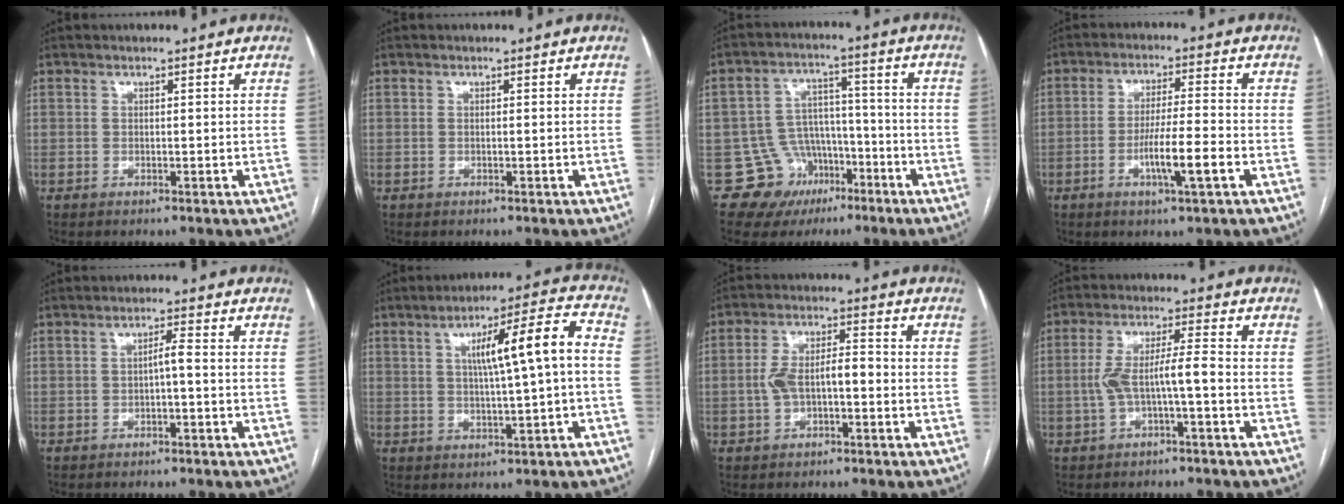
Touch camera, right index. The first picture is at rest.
{"total": 0.0}
{"total": 9.7, "force": [-5.1, 8.3, 0.6], "torque": [0.002, 0.056, -0.068]}
{"total": 7.3, "force": [-2.8, 0.1, 6.7], "torque": [-0.121, -0.005, -0.049]}
{"total": 2.0, "force": [-0.5, 0.1, 1.9], "torque": [-0.029, 0.004, -0.010]}
{"total": 10.6, "force": [0.8, 0.3, 10.5], "torque": [-0.161, 0.021, 0.013]}
{"total": 6.7, "force": [-1.2, 2.8, 5.9], "torque": [-0.122, 0.032, -0.020]}
{"total": 6.4, "force": [-1.6, 0.6, 6.2], "torque": [-0.124, 0.025, -0.026]}